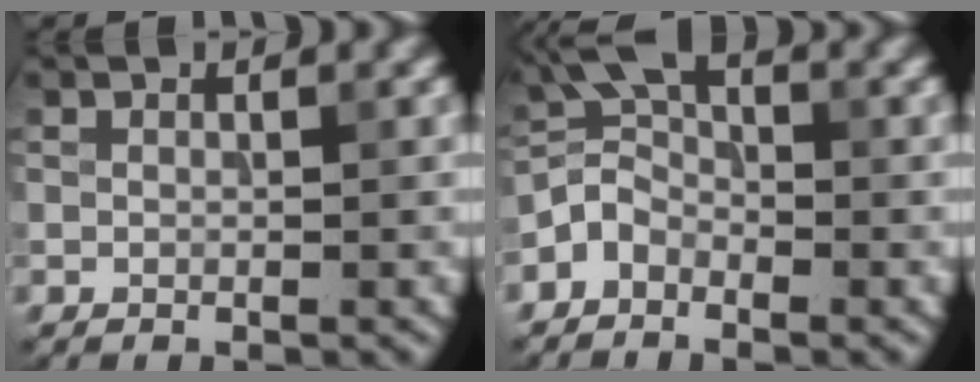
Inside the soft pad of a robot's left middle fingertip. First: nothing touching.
{"total": 2.9, "force": [-1.9, 1.7, 1.3], "torque": [-0.026, 0.011, -0.051]}